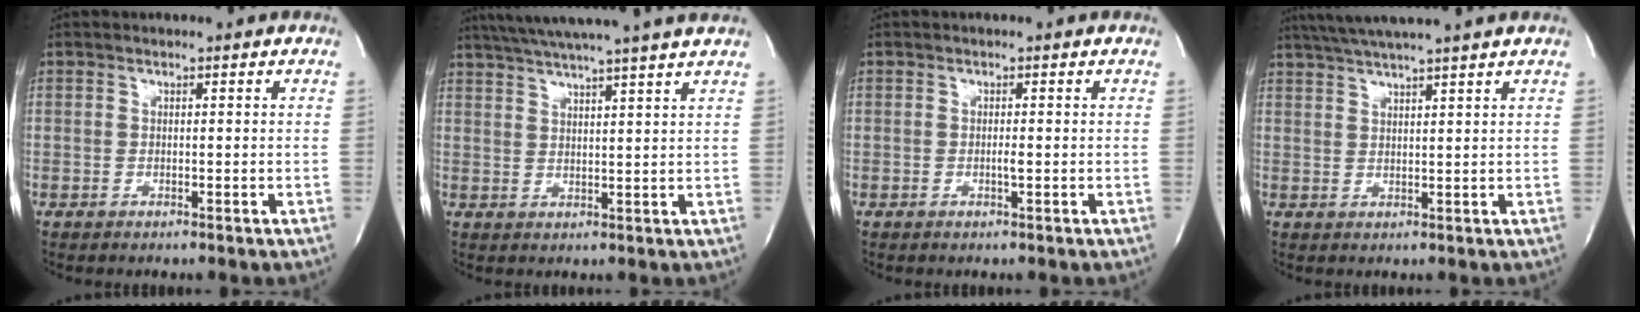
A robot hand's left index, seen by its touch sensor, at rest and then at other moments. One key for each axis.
{"total": 15.6, "fx": 13.6, "fy": -1.3, "fz": 7.5, "tx": -0.134, "ty": 0.009, "tz": 0.187}
{"total": 0.8, "fx": -0.3, "fy": 0.0, "fz": 0.7, "tx": -0.020, "ty": -0.004, "tz": -0.005}
{"total": 9.3, "fx": 7.9, "fy": -1.4, "fz": 4.6, "tx": -0.081, "ty": 0.023, "tz": 0.118}